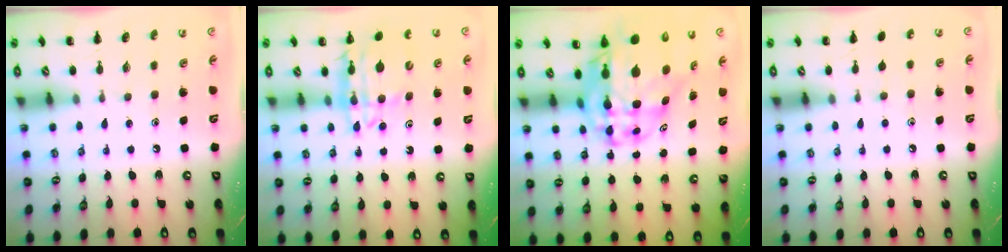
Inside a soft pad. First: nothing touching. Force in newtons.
{"total": 12.6, "press": 12.2, "slide": 3.2}
{"total": 15.8, "press": 15.1, "slide": 4.7}
{"total": 2.5, "press": 2.2, "slide": 1.2}